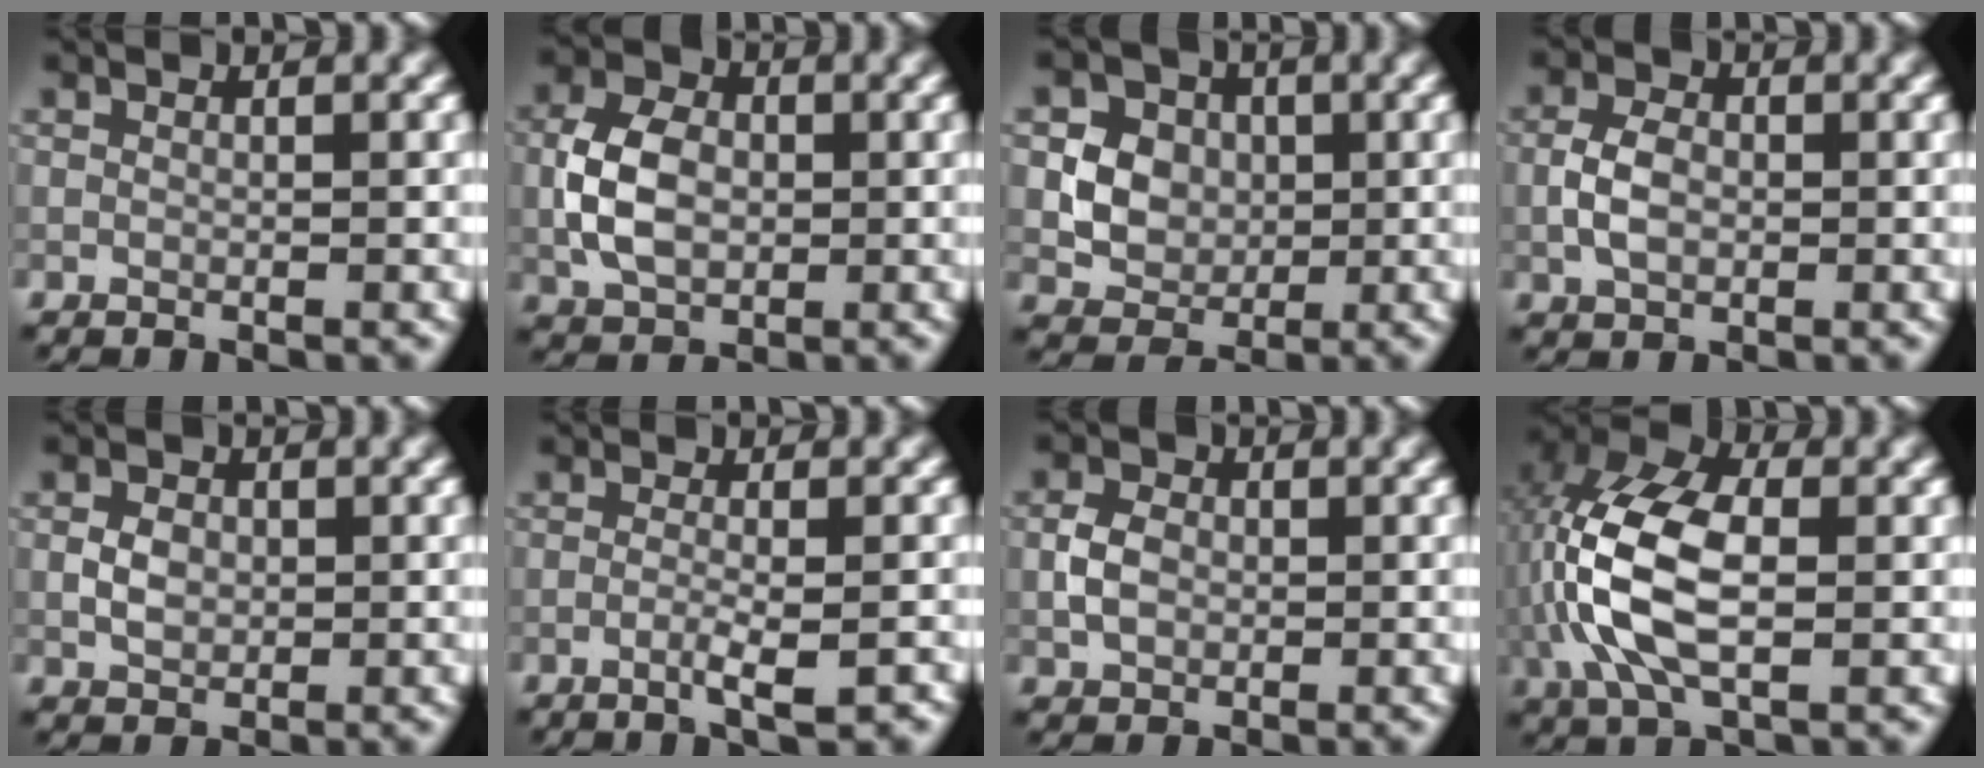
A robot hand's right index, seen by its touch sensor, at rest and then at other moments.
{"total": 5.3, "force": [-0.4, 3.7, 3.7], "torque": [-0.075, 0.005, -0.011]}
{"total": 5.2, "force": [0.8, 4.6, 2.4], "torque": [-0.042, 0.004, 0.014]}
{"total": 3.1, "force": [-0.4, 2.1, 2.3], "torque": [-0.047, 0.002, -0.011]}
{"total": 2.2, "force": [0.0, 1.7, 1.4], "torque": [-0.026, 0.001, -0.004]}
{"total": 2.6, "force": [-1.0, 0.5, 2.4], "torque": [-0.038, 0.003, -0.022]}
{"total": 2.7, "force": [-0.3, 2.1, 1.7], "torque": [-0.033, 0.002, -0.010]}
{"total": 10.4, "force": [-0.6, 5.5, 8.8], "torque": [-0.198, 0.018, -0.021]}